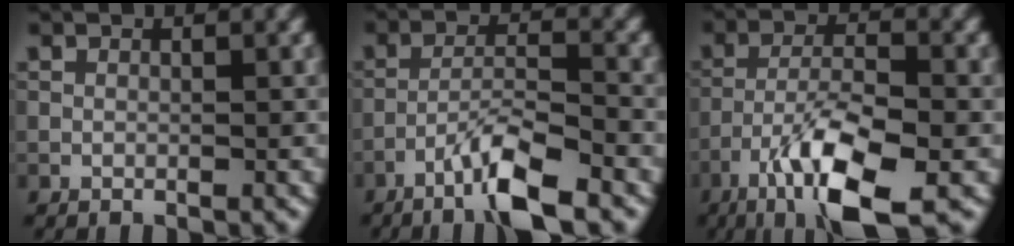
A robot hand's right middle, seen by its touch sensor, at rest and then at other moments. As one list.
[{"total": 5.3, "force": [-3.5, 0.6, 4.0], "torque": [-0.073, 0.009, -0.072]}, {"total": 9.0, "force": [-4.9, 2.4, 7.1], "torque": [-0.130, 0.000, -0.092]}]